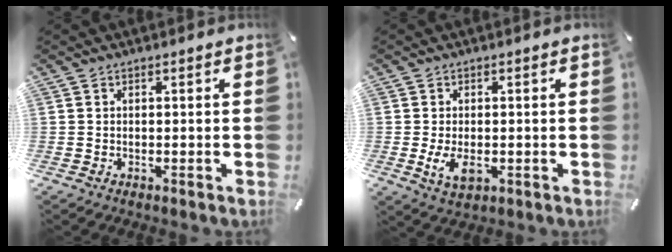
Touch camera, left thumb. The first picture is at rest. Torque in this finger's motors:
{"motor_torque": [0.23, 1.06, 0.24, -0.20, 0.19]}